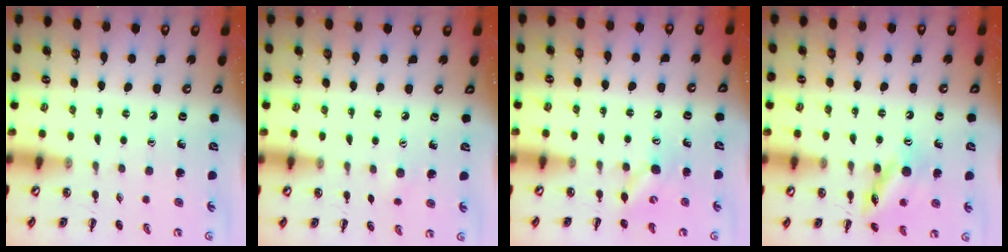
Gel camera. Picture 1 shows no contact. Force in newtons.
{"total": 4.8, "press": 4.7, "slide": 1.1}
{"total": 6.3, "press": 6.2, "slide": 1.1}
{"total": 13.7, "press": 13.6, "slide": 1.4}